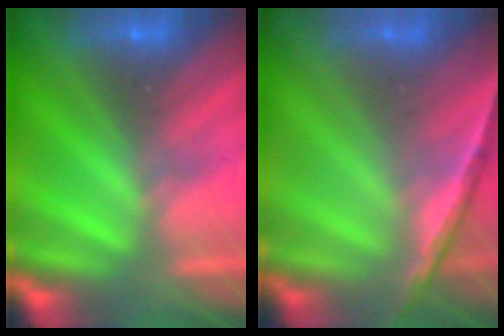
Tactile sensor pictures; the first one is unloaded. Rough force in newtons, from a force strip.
{"total": 1.6}